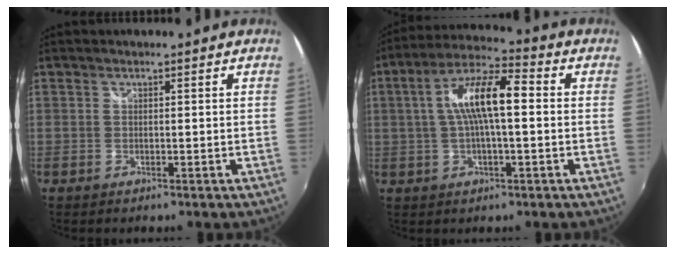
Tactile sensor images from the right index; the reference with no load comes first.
{"total": 11.5, "force": [0.8, 3.1, 11.0], "torque": [-0.207, 0.021, 0.010]}